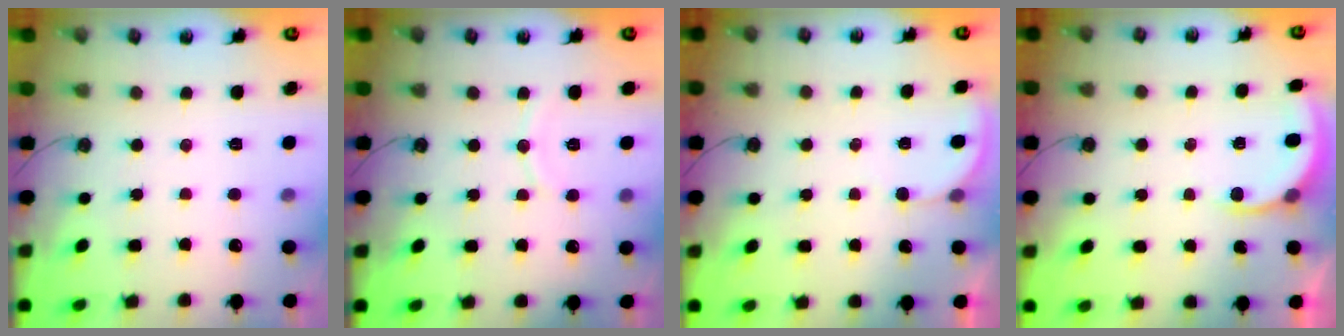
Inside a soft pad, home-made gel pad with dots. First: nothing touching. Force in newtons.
{"total": 5.8, "press": 5.8, "slide": 0.6}
{"total": 2.9, "press": 2.9, "slide": 0.2}
{"total": 4.2, "press": 4.1, "slide": 0.3}